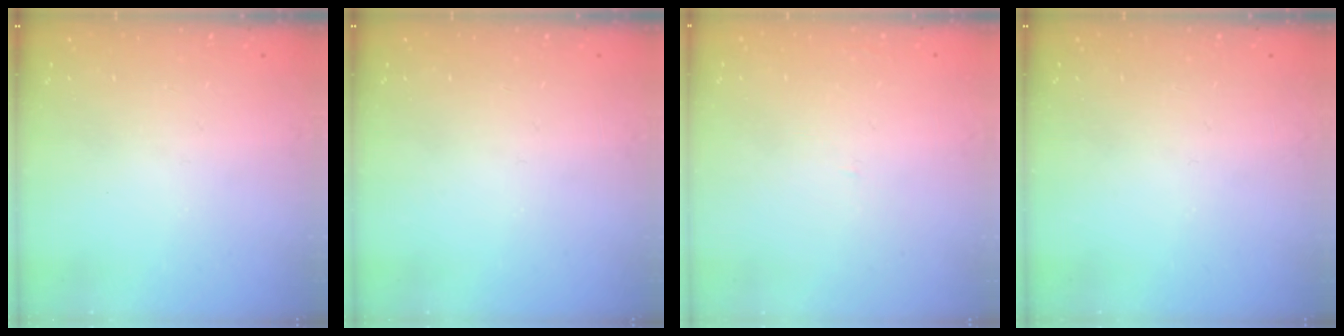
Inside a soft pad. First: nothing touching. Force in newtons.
{"total": 0.0}
{"total": 0.9, "press": 0.9, "slide": 0.1}
{"total": 0.0}